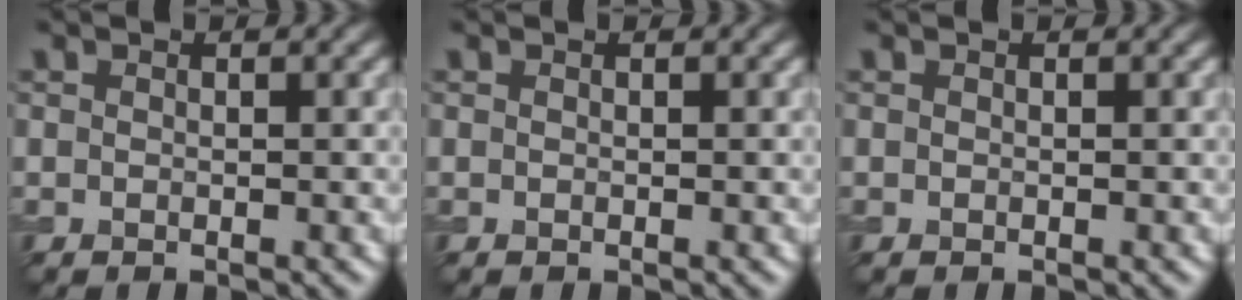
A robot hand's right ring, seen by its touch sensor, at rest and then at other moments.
{"total": 0.0}
{"total": 0.0}